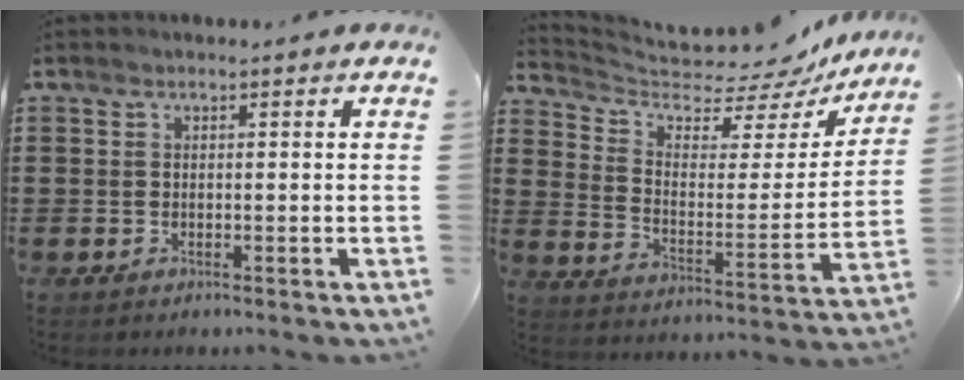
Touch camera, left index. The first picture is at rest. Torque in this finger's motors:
{"motor_torque": [1.61, -0.53, 0.35, 0.04]}